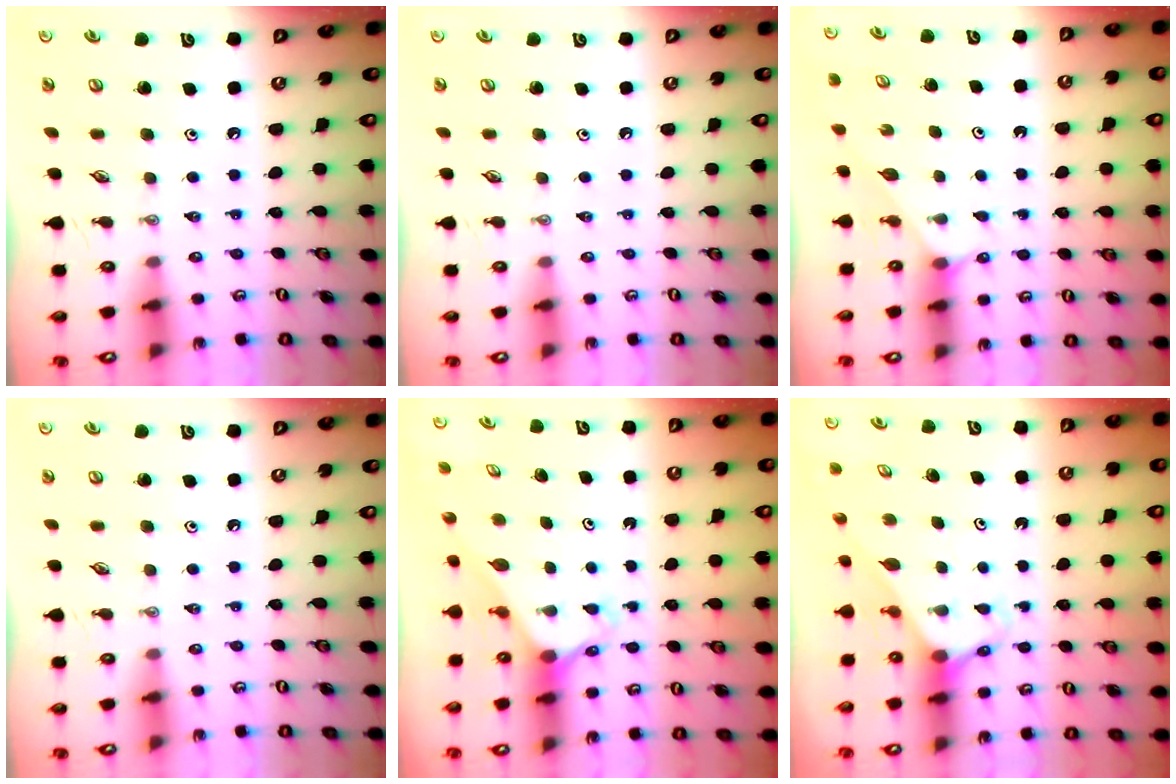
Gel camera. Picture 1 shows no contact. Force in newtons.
{"total": 0.0}
{"total": 1.7, "press": 1.7, "slide": 0.3}
{"total": 0.0}
{"total": 2.4, "press": 2.4, "slide": 0.2}
{"total": 2.7, "press": 2.7, "slide": 0.2}